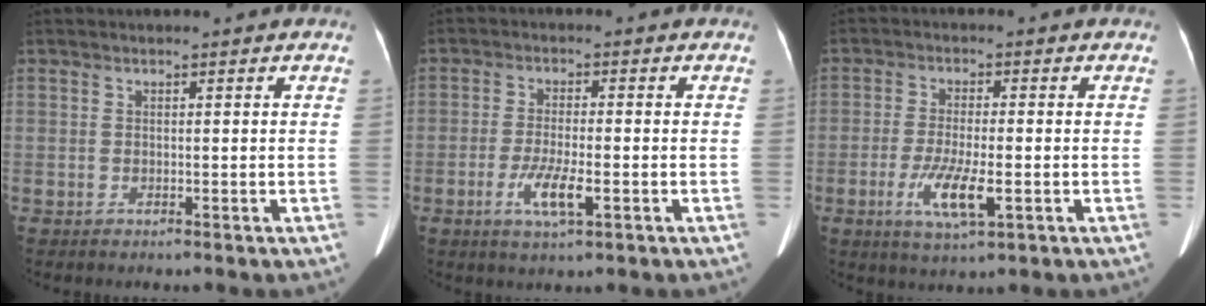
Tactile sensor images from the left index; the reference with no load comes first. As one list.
[{"total": 5.4, "force": [-2.1, 1.0, 4.9], "torque": [-0.100, -0.007, -0.037]}, {"total": 6.9, "force": [-2.3, 1.4, 6.4], "torque": [-0.130, -0.014, -0.039]}]